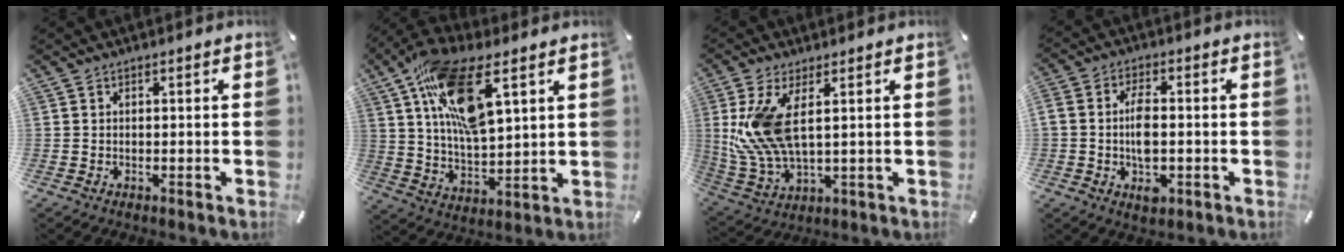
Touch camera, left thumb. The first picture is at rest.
{"total": 17.8, "force": [9.3, 7.0, 13.5], "torque": [-0.268, -0.031, 0.158]}
{"total": 12.6, "force": [3.3, 5.7, 10.7], "torque": [-0.246, -0.012, 0.061]}
{"total": 7.8, "force": [-1.1, 4.7, 6.2], "torque": [-0.102, 0.003, -0.020]}